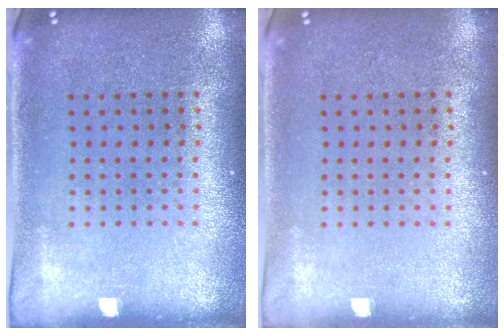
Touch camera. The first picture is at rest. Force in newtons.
{"total": 0.0}